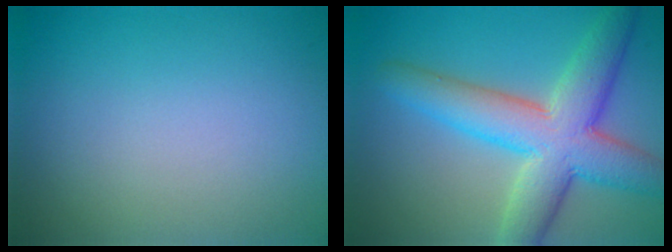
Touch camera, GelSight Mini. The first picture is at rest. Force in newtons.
{"total": 8.7, "press": 8.7, "slide": 0.5}